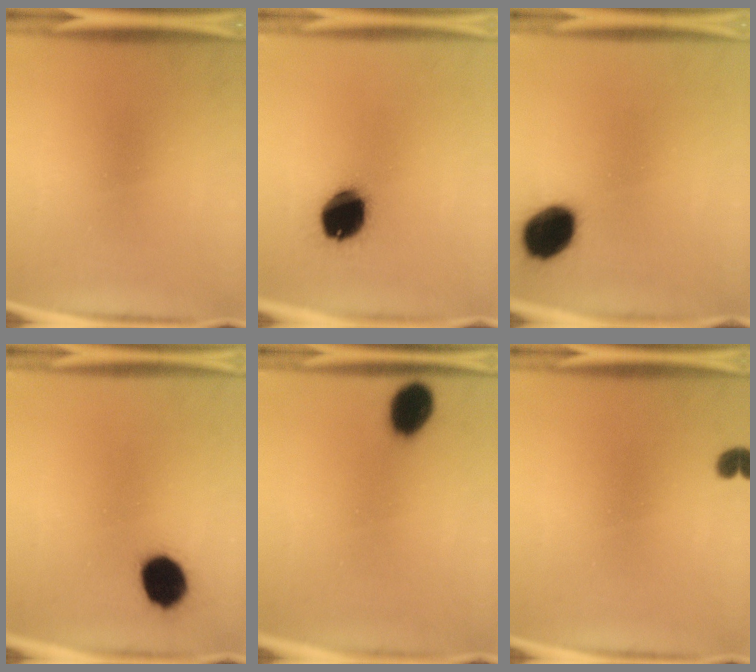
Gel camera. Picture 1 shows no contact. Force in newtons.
{"total": 14.3}
{"total": 12.4}
{"total": 9.9}
{"total": 7.0}
{"total": 1.7}